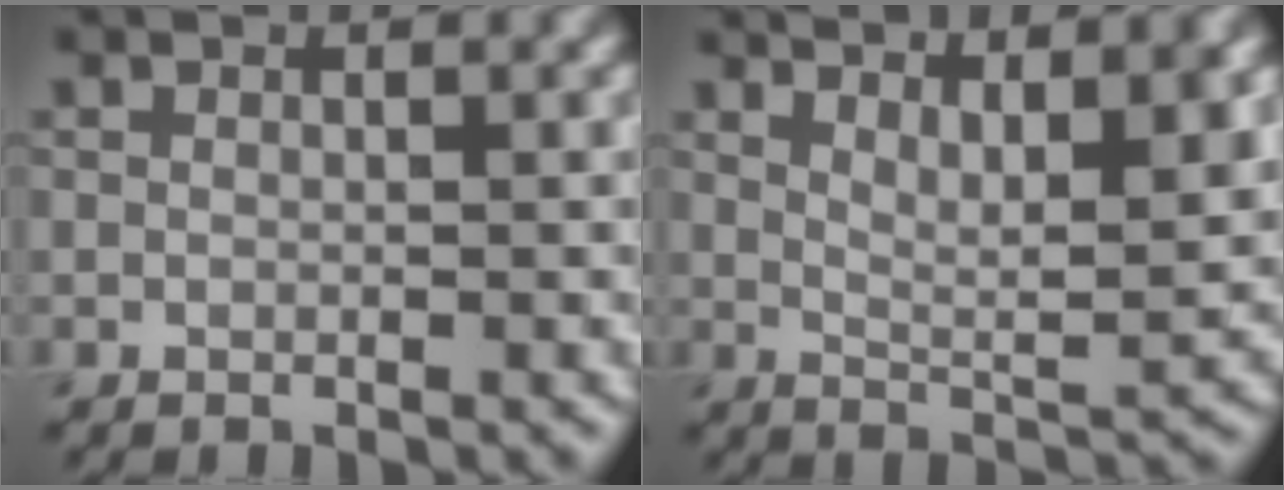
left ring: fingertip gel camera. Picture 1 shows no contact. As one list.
[{"total": 7.1, "force": [3.9, 1.7, 5.6], "torque": [-0.068, 0.003, 0.059]}]